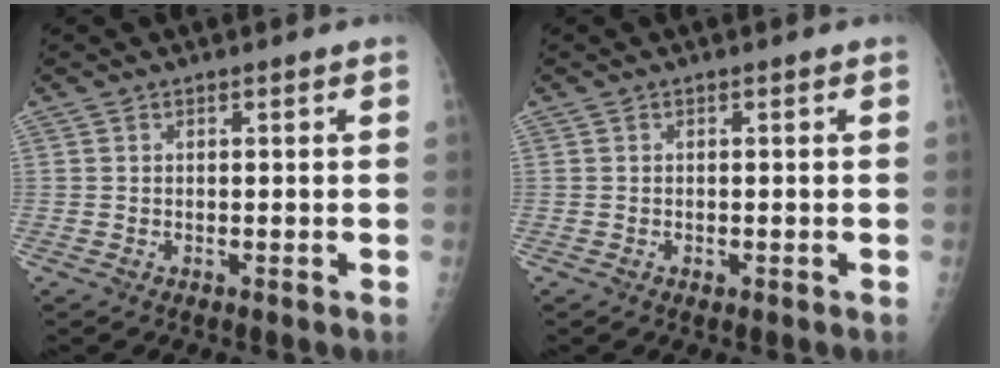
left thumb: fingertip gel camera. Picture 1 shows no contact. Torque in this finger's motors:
{"motor_torque": [-0.41, 0.21, 0.15, 0.04, -0.01]}